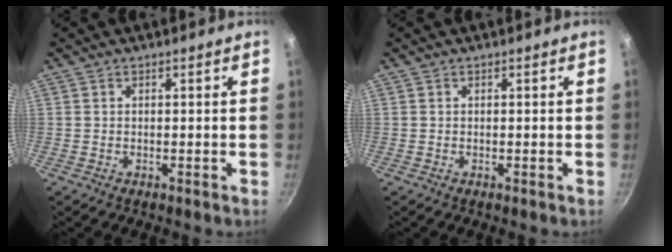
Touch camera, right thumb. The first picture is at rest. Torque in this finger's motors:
{"motor_torque": [0.00, 0.00, 0.02, -0.01, 0.00]}